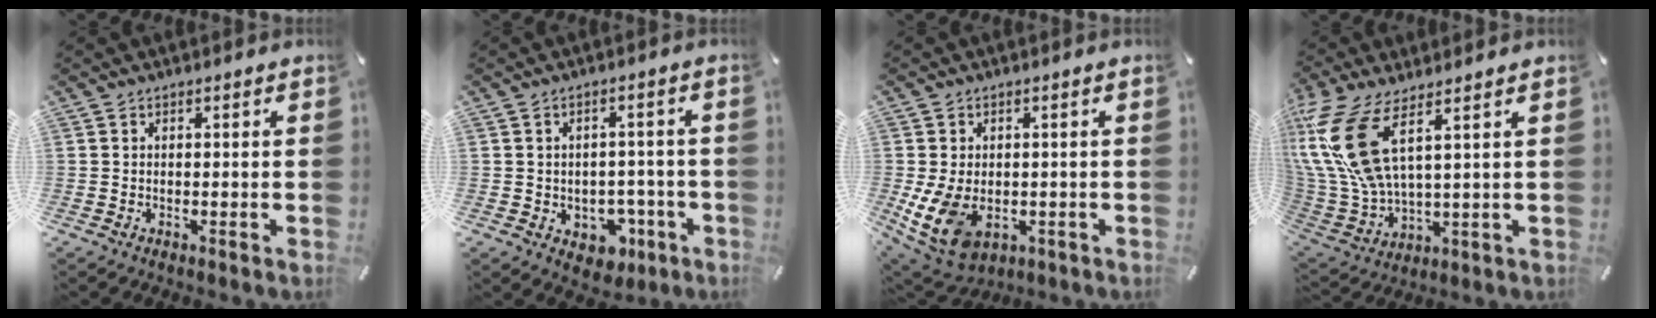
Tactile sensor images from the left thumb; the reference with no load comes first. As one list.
[{"total": 6.0, "force": [-1.3, 5.3, 2.4], "torque": [-0.015, 0.004, -0.020]}, {"total": 10.1, "force": [-2.4, 7.2, 6.7], "torque": [-0.149, 0.000, -0.039]}, {"total": 16.4, "force": [7.6, 7.1, 12.7], "torque": [-0.302, -0.041, 0.130]}]